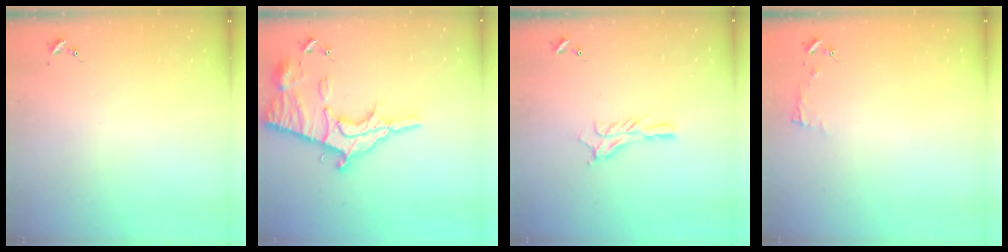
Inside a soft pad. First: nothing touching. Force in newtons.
{"total": 19.8, "press": 19.8, "slide": 1.8}
{"total": 9.5, "press": 9.5, "slide": 0.4}
{"total": 3.8, "press": 3.7, "slide": 0.4}